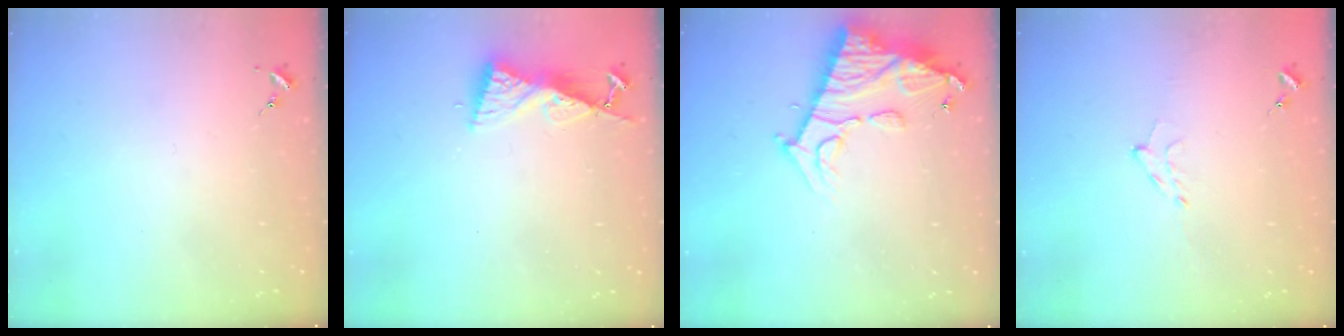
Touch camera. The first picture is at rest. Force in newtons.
{"total": 8.6, "press": 8.6, "slide": 0.6}
{"total": 15.0, "press": 14.9, "slide": 1.6}
{"total": 4.8, "press": 4.8, "slide": 0.8}